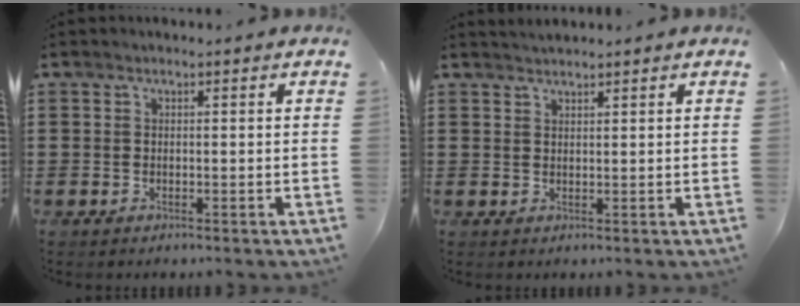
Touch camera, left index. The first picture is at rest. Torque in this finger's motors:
{"motor_torque": [0.49, 0.58, -0.02, 0.01]}